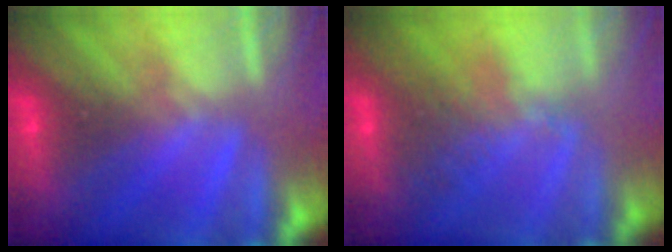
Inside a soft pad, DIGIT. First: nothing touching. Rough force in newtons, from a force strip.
{"total": 2.4}